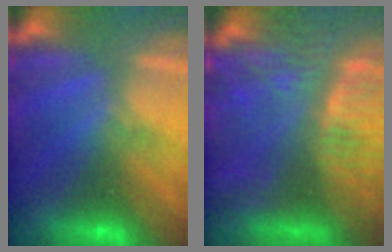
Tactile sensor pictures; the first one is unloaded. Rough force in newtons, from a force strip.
{"total": 8.9}